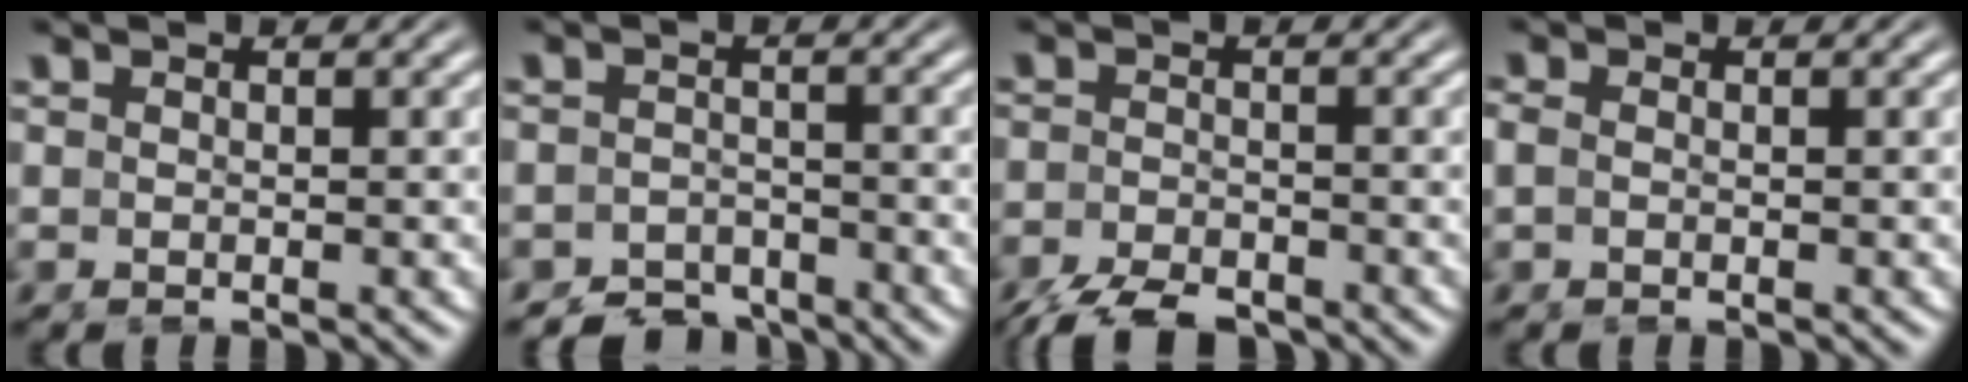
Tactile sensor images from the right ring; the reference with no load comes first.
{"total": 6.3, "force": [-5.6, 2.8, 0.5], "torque": [0.015, -0.021, -0.099]}
{"total": 4.5, "force": [-4.3, 1.0, 0.8], "torque": [-0.008, -0.020, -0.073]}
{"total": 1.1, "force": [-0.6, 0.8, 0.4], "torque": [-0.025, -0.009, -0.010]}